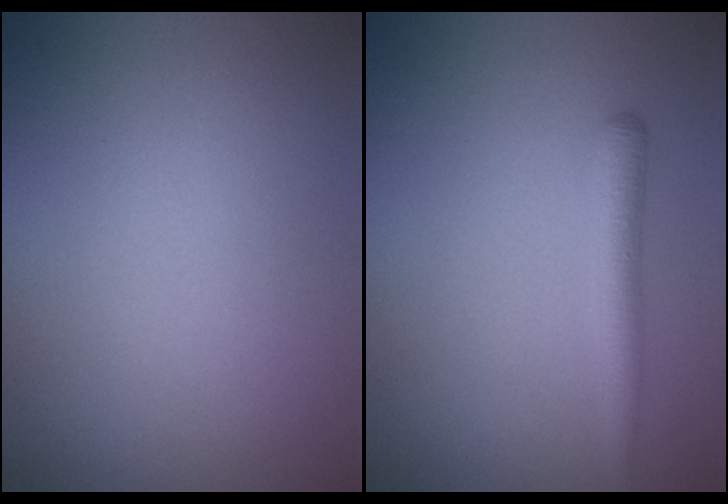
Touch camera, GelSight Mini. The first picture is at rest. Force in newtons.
{"total": 2.2, "press": 2.2, "slide": 0.1}